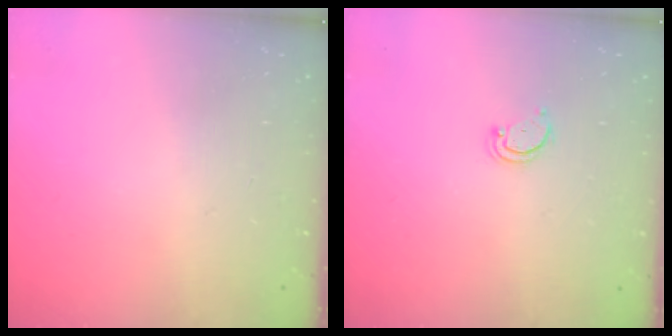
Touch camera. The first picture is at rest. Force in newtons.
{"total": 1.9, "press": 1.9, "slide": 0.2}